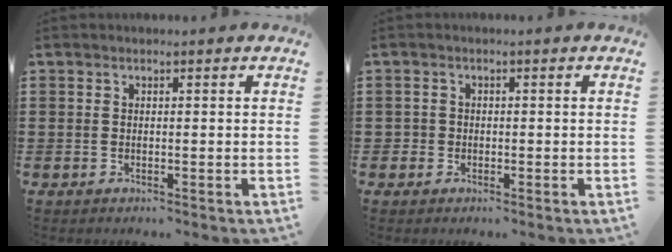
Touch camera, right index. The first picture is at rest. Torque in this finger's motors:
{"motor_torque": [1.16, 0.98, 0.10, -0.01]}